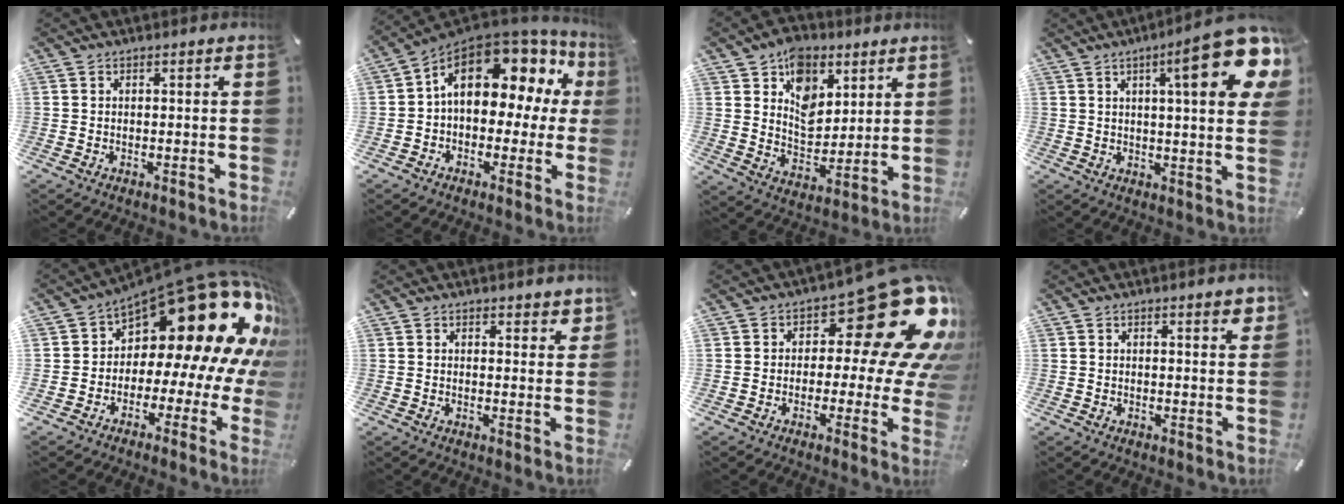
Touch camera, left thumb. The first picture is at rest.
{"total": 15.2, "force": [5.8, 9.2, 10.7], "torque": [-0.159, -0.035, 0.098]}
{"total": 10.8, "force": [5.3, 8.2, 4.5], "torque": [-0.068, -0.029, 0.100]}
{"total": 19.4, "force": [8.4, 4.2, 17.0], "torque": [-0.238, -0.043, 0.115]}
{"total": 25.2, "force": [11.2, 11.8, 19.3], "torque": [-0.286, -0.104, 0.204]}
{"total": 3.3, "force": [2.9, 1.4, 0.6], "torque": [0.003, -0.021, 0.049]}
{"total": 24.3, "force": [10.8, 10.3, 19.2], "torque": [-0.244, -0.080, 0.181]}
{"total": 2.5, "force": [1.7, 0.4, 1.8], "torque": [-0.030, -0.003, 0.028]}